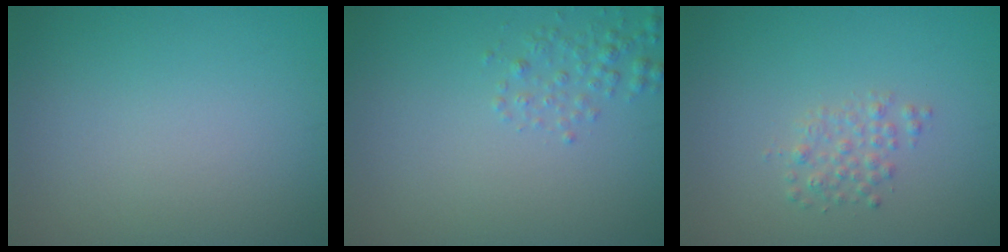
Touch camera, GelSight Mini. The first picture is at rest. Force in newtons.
{"total": 1.6, "press": 1.6, "slide": 0.1}
{"total": 1.5, "press": 1.5, "slide": 0.0}